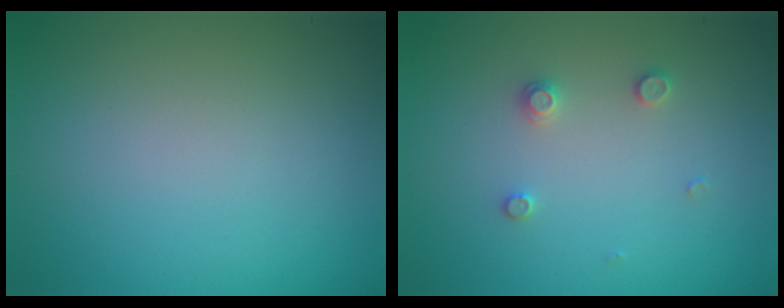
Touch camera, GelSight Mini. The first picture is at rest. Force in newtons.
{"total": 1.3, "press": 1.3, "slide": 0.2}